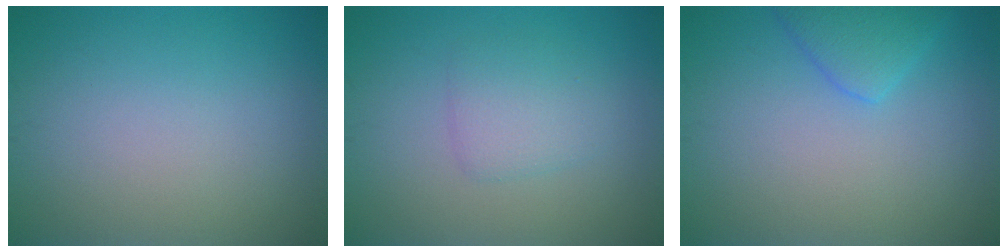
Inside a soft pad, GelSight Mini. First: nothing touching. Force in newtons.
{"total": 2.3, "press": 2.3, "slide": 0.1}
{"total": 2.7, "press": 2.7, "slide": 0.2}